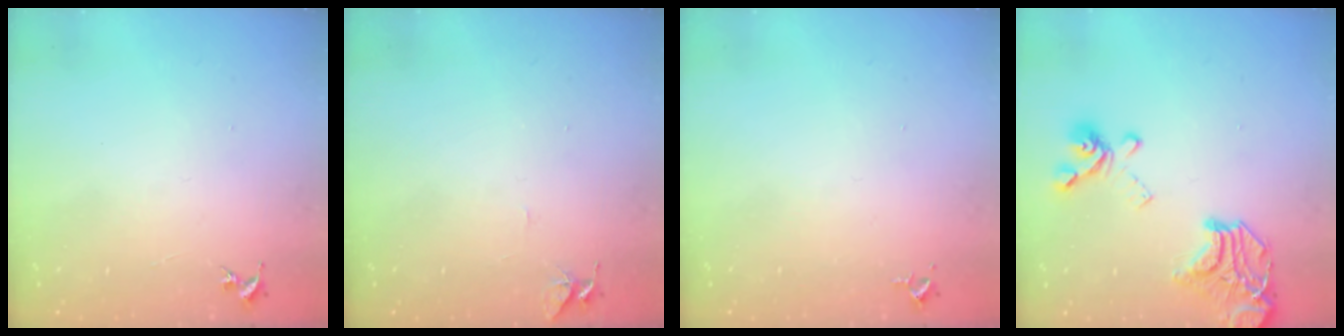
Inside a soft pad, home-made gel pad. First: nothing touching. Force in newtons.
{"total": 5.2, "press": 5.1, "slide": 0.4}
{"total": 2.6, "press": 2.6, "slide": 0.4}
{"total": 18.3, "press": 18.1, "slide": 2.4}